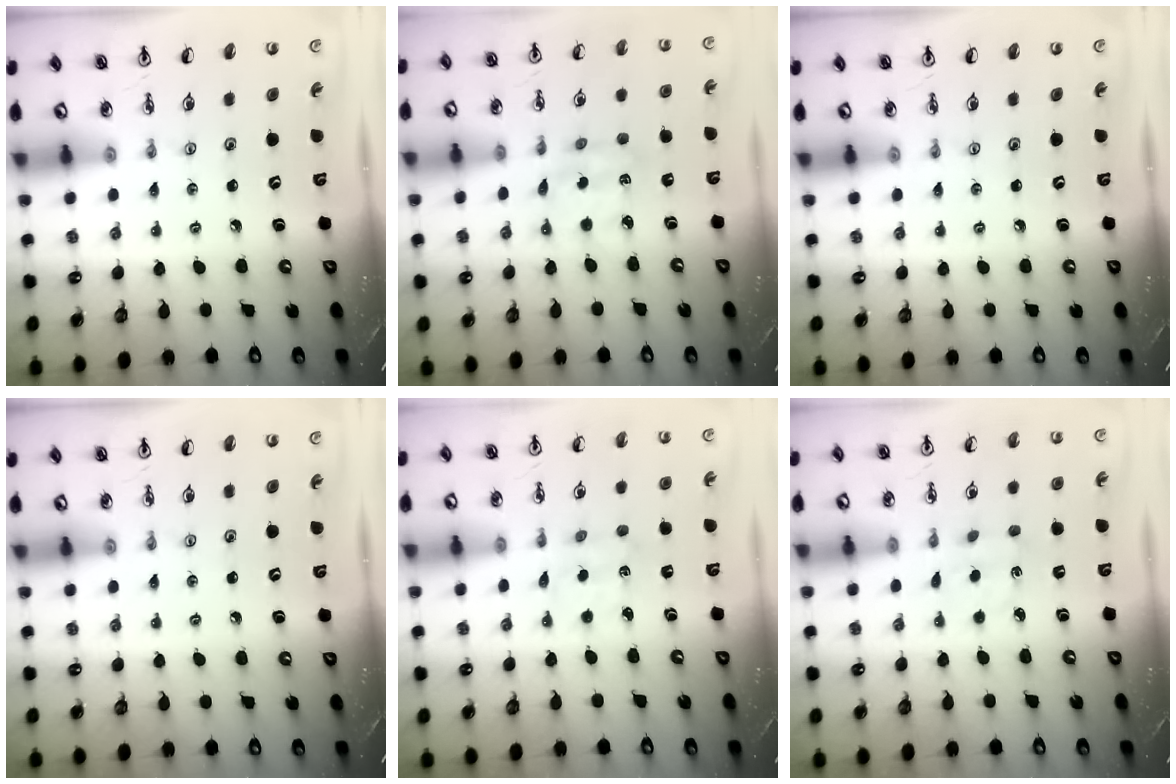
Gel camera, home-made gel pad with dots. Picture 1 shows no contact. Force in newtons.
{"total": 3.6, "press": 3.6, "slide": 0.1}
{"total": 0.0}
{"total": 0.0}
{"total": 2.1, "press": 2.0, "slide": 0.6}
{"total": 1.7, "press": 1.7, "slide": 0.5}